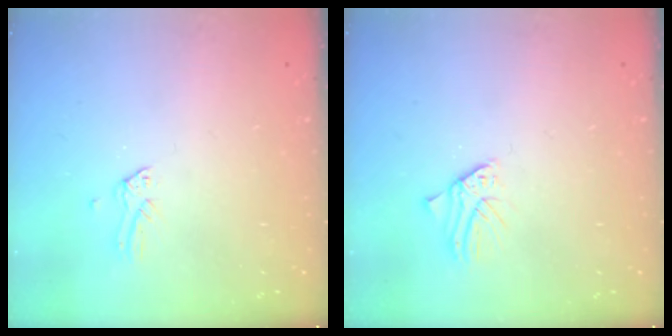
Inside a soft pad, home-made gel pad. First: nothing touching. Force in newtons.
{"total": 1.2, "press": 1.2, "slide": 0.1}